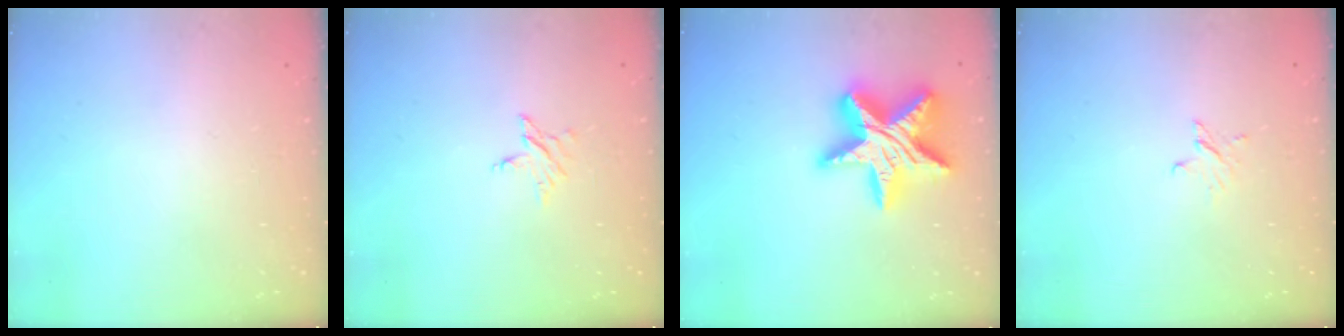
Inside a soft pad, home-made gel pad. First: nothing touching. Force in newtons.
{"total": 2.7, "press": 2.7, "slide": 0.2}
{"total": 22.1, "press": 22.0, "slide": 1.7}
{"total": 2.4, "press": 2.4, "slide": 0.2}